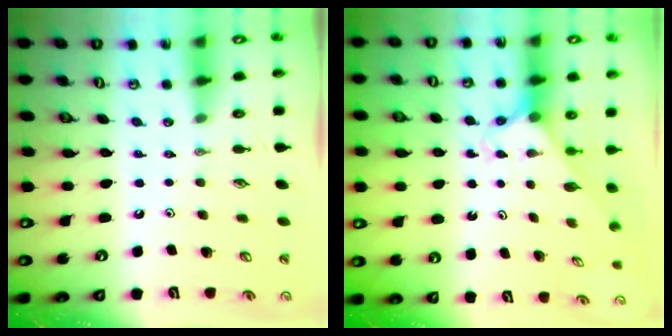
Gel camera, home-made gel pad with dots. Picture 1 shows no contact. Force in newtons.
{"total": 2.5, "press": 2.5, "slide": 0.2}